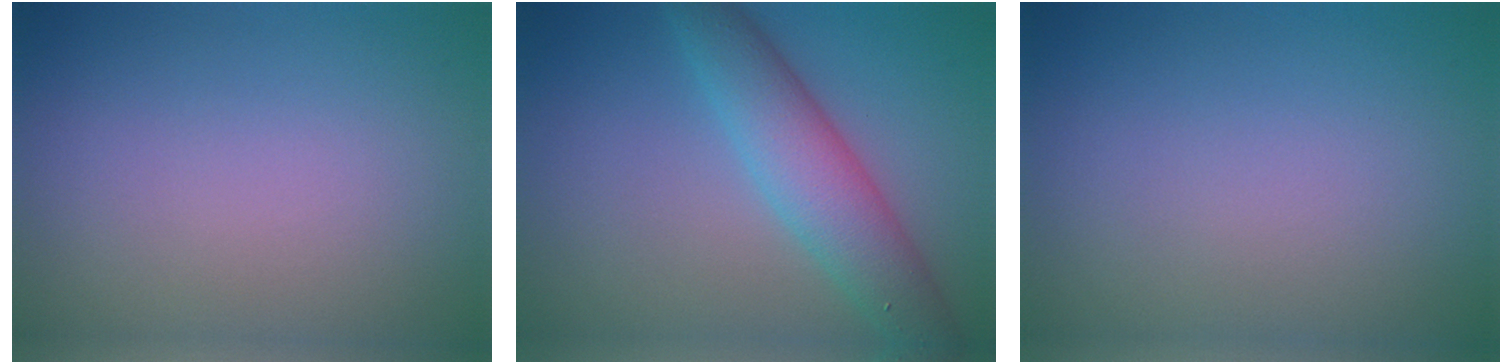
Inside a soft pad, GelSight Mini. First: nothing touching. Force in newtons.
{"total": 5.3, "press": 5.3, "slide": 0.2}
{"total": 0.0}